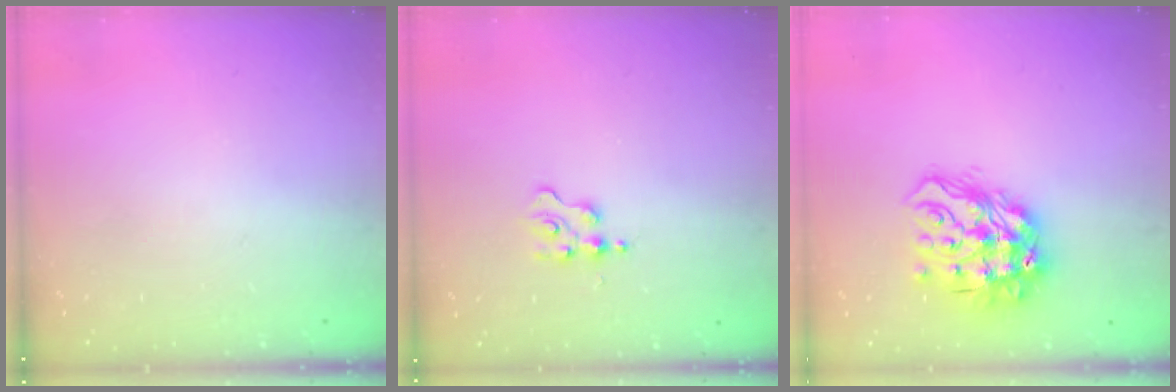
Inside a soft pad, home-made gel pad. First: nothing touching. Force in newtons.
{"total": 2.4, "press": 2.4, "slide": 0.2}
{"total": 19.6, "press": 19.5, "slide": 2.0}